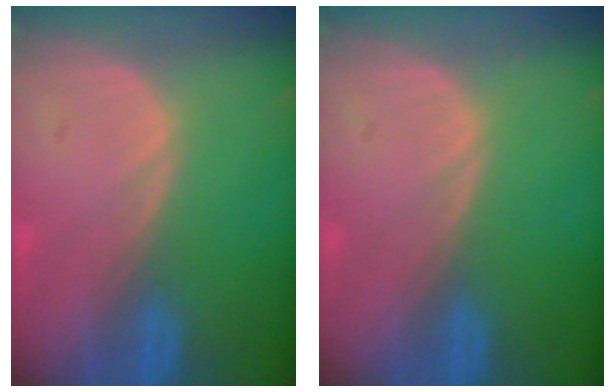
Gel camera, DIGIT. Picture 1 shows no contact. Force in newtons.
{"total": 0.0}